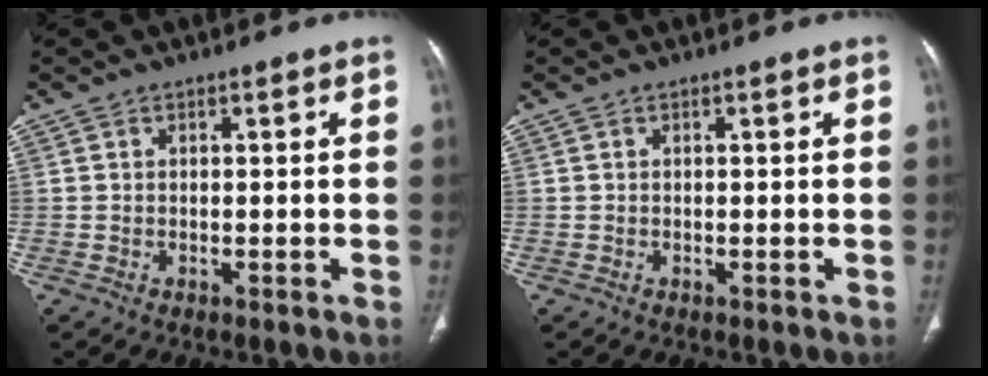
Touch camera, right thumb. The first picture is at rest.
{"total": 0.0}